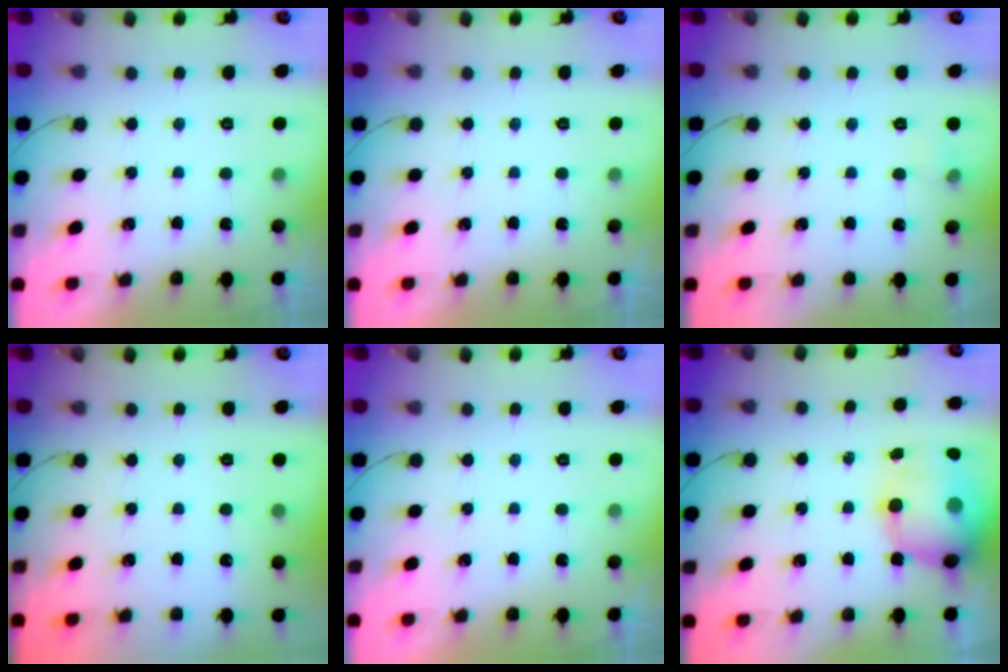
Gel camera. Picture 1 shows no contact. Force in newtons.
{"total": 0.0}
{"total": 3.3, "press": 3.2, "slide": 1.0}
{"total": 0.0}
{"total": 0.0}
{"total": 15.6, "press": 15.2, "slide": 3.5}